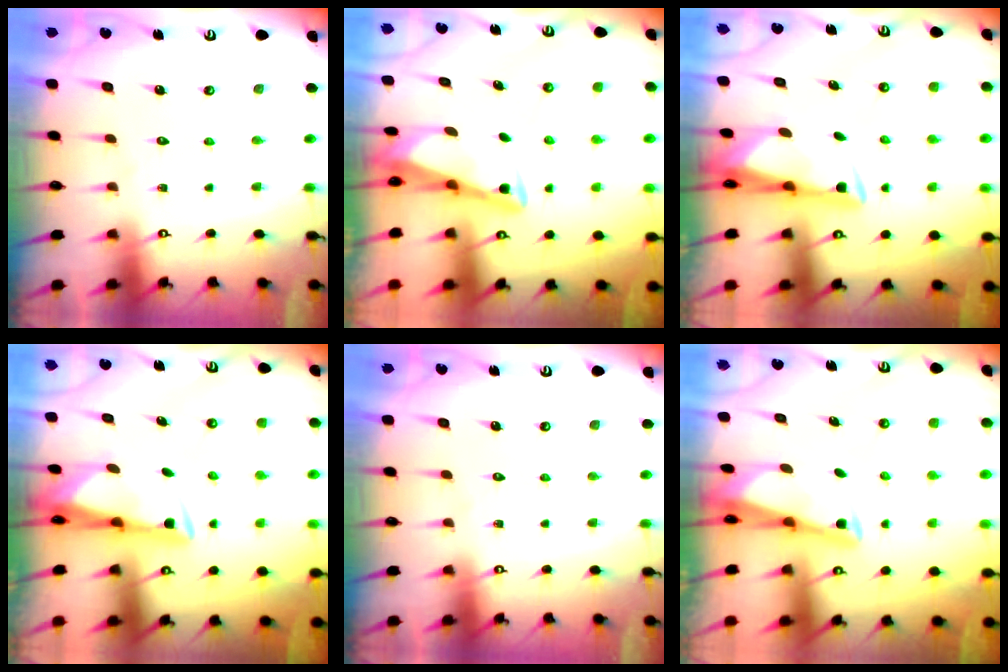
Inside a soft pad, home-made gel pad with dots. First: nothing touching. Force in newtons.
{"total": 3.4, "press": 3.4, "slide": 0.3}
{"total": 3.0, "press": 2.8, "slide": 0.9}
{"total": 2.9, "press": 2.8, "slide": 0.9}
{"total": 0.0}
{"total": 2.9, "press": 2.8, "slide": 0.3}